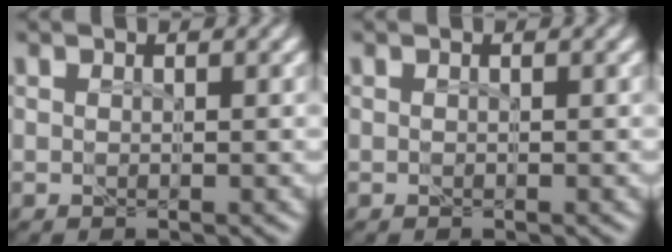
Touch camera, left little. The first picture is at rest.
{"total": 0.0}